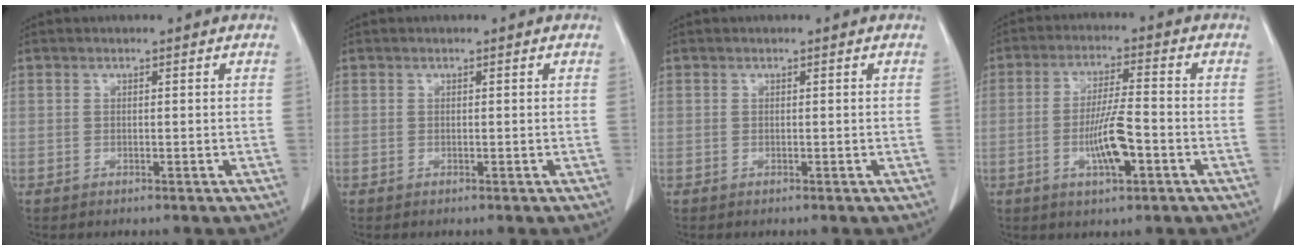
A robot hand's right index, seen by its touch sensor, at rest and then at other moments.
{"total": 0.0}
{"total": 0.0}
{"total": 7.4, "force": [-2.4, 1.1, 7.0], "torque": [-0.129, 0.000, -0.039]}